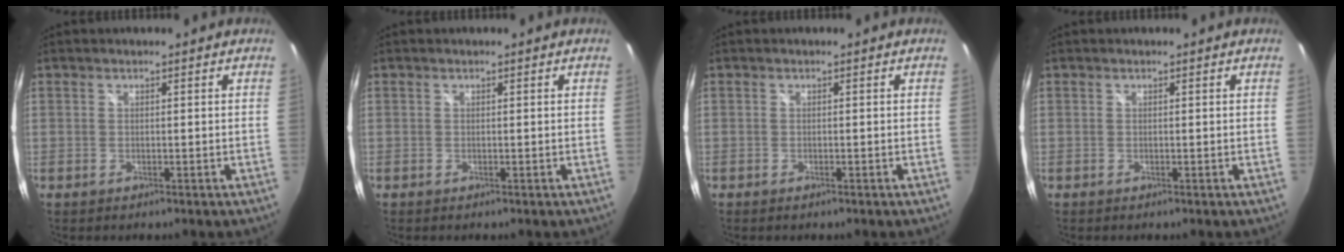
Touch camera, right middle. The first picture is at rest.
{"total": 0.0}
{"total": 0.6, "force": [-0.5, 0.2, 0.3], "torque": [-0.004, -0.003, -0.009]}
{"total": 0.0}